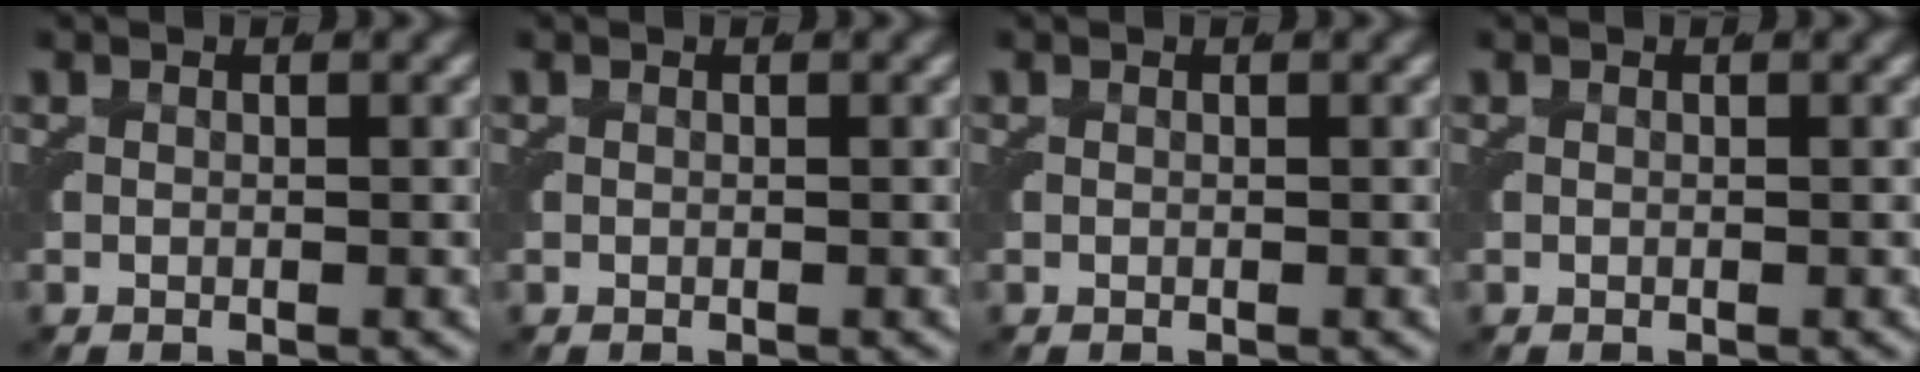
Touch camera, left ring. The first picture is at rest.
{"total": 0.0}
{"total": 0.0}
{"total": 0.0}